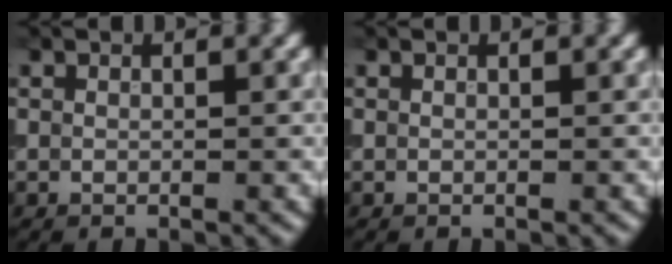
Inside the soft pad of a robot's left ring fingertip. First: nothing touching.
{"total": 0.0}